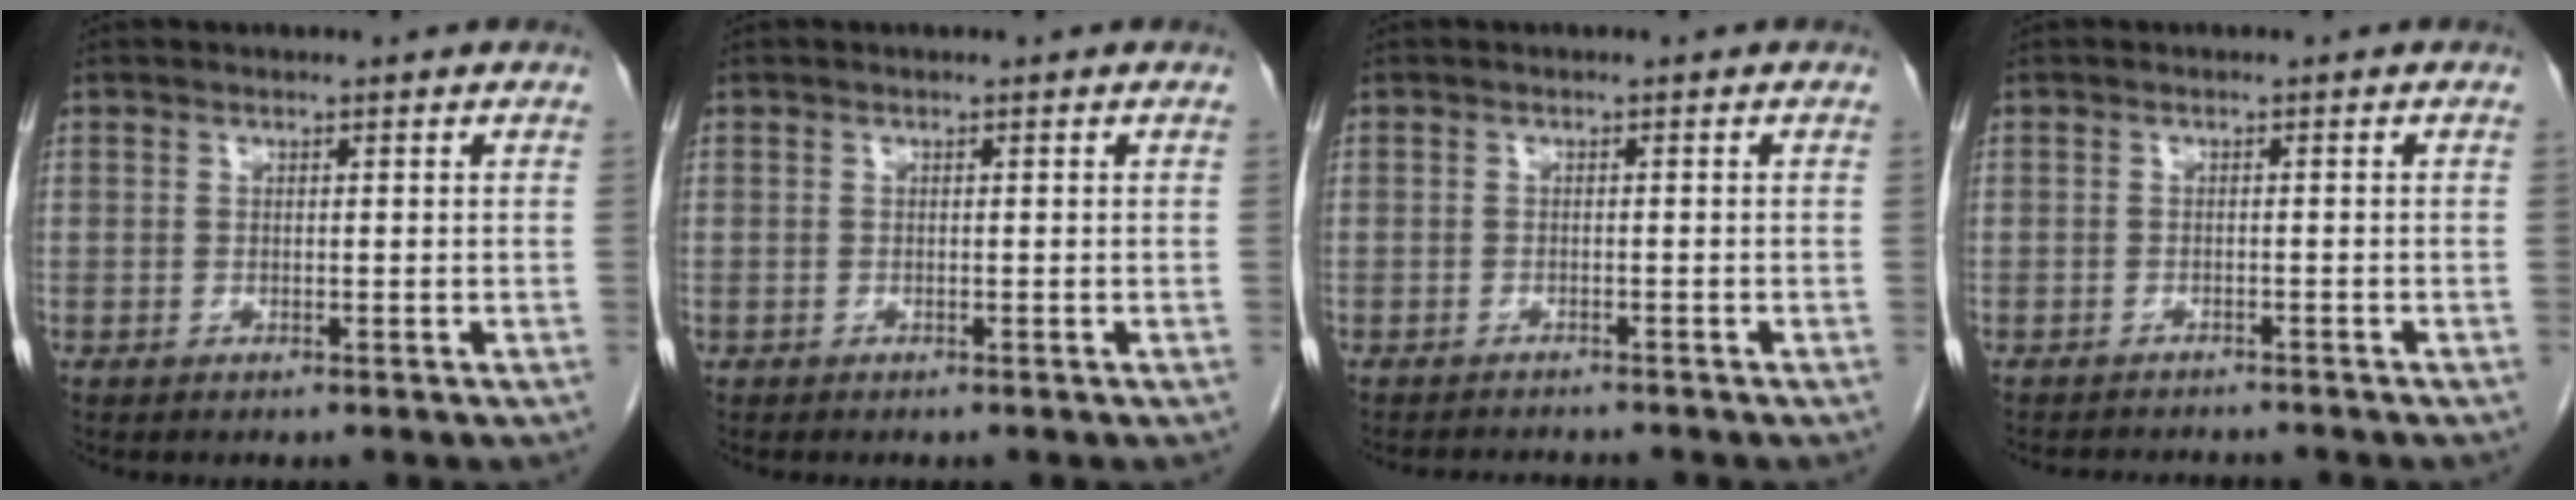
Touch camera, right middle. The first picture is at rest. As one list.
[{"total": 0.0}, {"total": 3.0, "force": [-3.0, 0.0, 0.5], "torque": [-0.005, -0.011, -0.043]}, {"total": 4.8, "force": [-4.6, 0.7, 1.0], "torque": [-0.012, -0.008, -0.062]}]